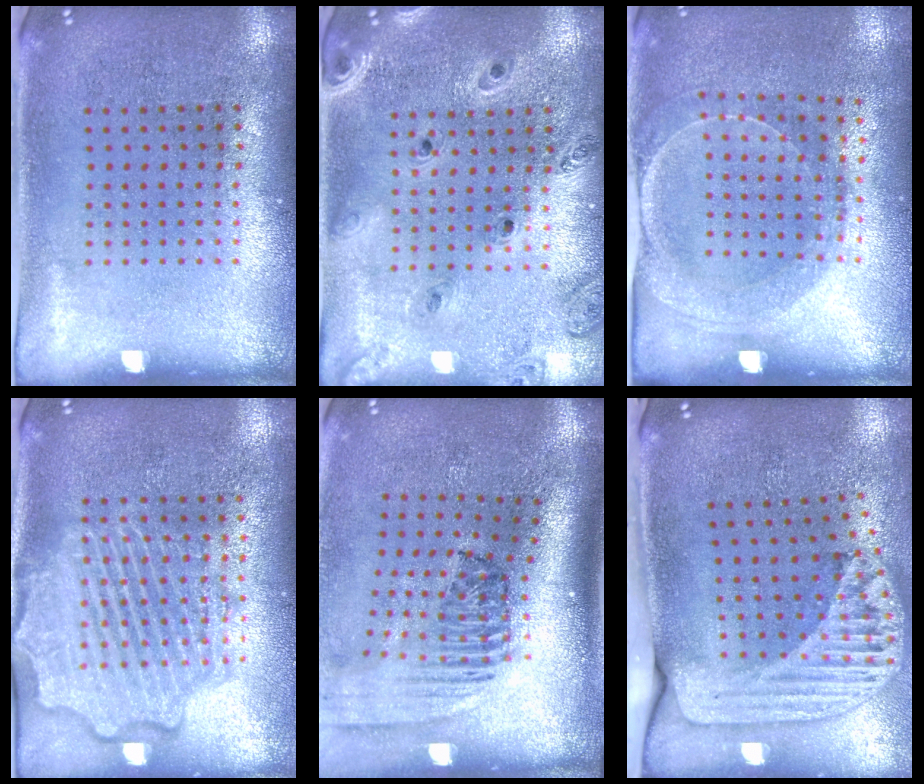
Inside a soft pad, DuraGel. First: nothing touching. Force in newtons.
{"total": 1.3, "press": 1.3, "slide": 0.2}
{"total": 1.6, "press": 1.5, "slide": 0.4}
{"total": 3.4, "press": 3.4, "slide": 0.4}
{"total": 2.3, "press": 1.6, "slide": 1.7}
{"total": 2.4, "press": 1.7, "slide": 1.7}